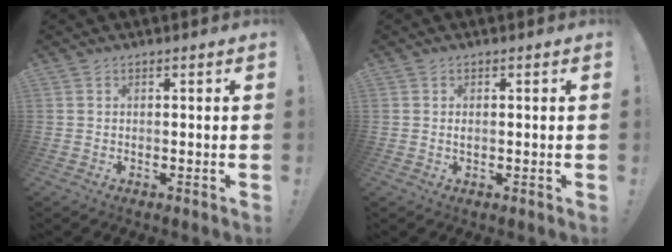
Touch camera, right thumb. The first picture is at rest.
{"total": 0.6, "force": [0.0, 0.3, 0.5], "torque": [-0.011, 0.003, -0.001]}